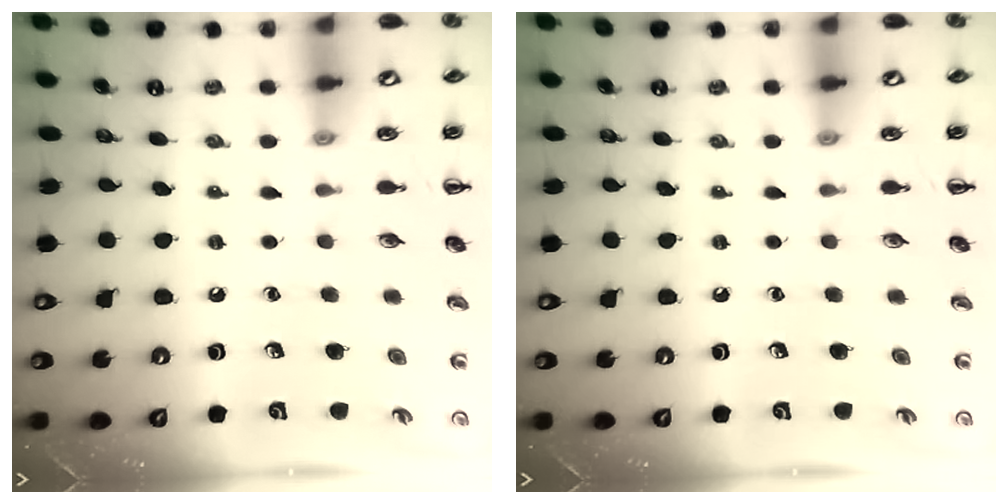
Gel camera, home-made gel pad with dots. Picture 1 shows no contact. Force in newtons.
{"total": 0.0}